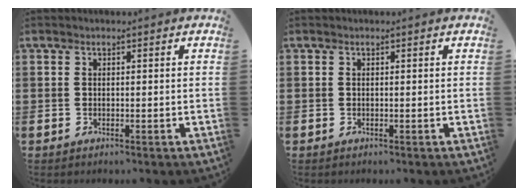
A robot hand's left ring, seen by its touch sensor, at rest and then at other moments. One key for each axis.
{"total": 0.0}